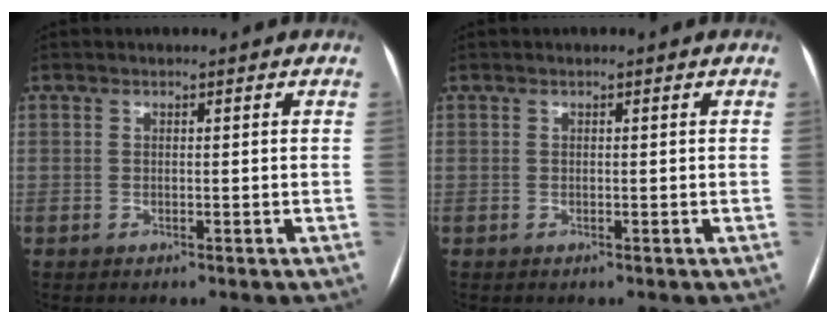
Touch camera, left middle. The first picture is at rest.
{"total": 0.0}